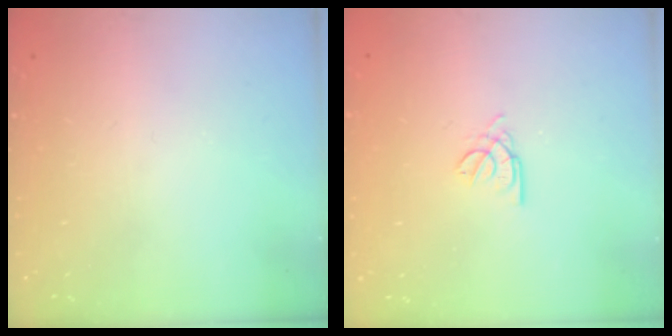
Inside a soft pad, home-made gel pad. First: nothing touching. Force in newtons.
{"total": 2.2, "press": 2.1, "slide": 0.6}